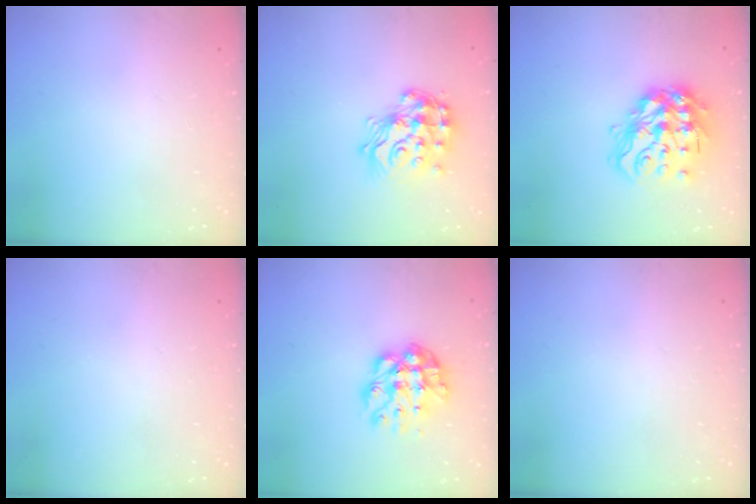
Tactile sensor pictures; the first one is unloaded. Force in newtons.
{"total": 18.3, "press": 18.3, "slide": 1.4}
{"total": 19.5, "press": 19.5, "slide": 1.4}
{"total": 0.0}
{"total": 11.2, "press": 11.2, "slide": 0.9}
{"total": 0.0}